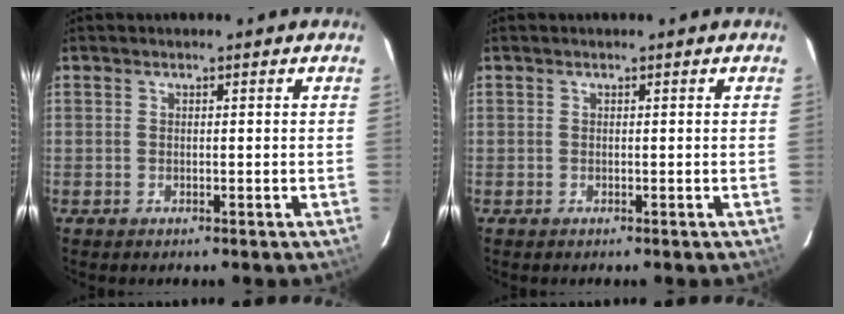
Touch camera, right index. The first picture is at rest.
{"total": 0.0}